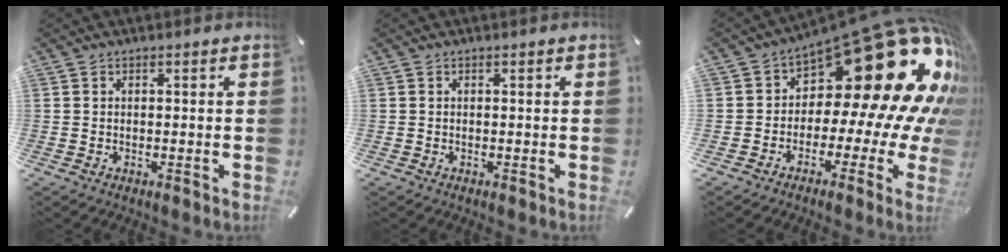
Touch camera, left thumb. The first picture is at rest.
{"total": 0.0}
{"total": 28.7, "force": [11.7, 13.5, 22.5], "torque": [-0.318, -0.116, 0.228]}